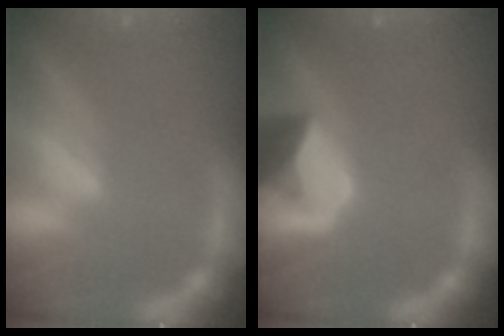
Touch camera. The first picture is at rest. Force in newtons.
{"total": 5.4}